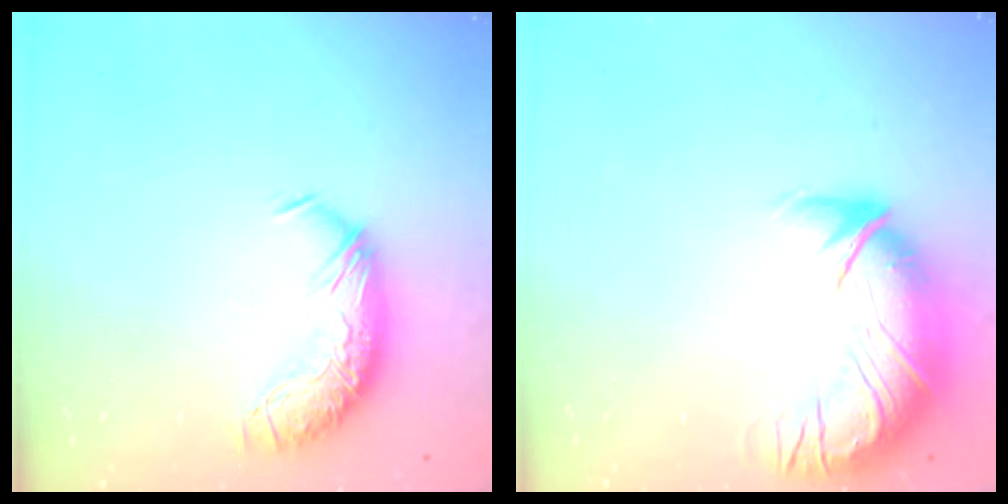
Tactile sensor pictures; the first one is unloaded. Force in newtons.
{"total": 2.8, "press": 0.4, "slide": 2.8}